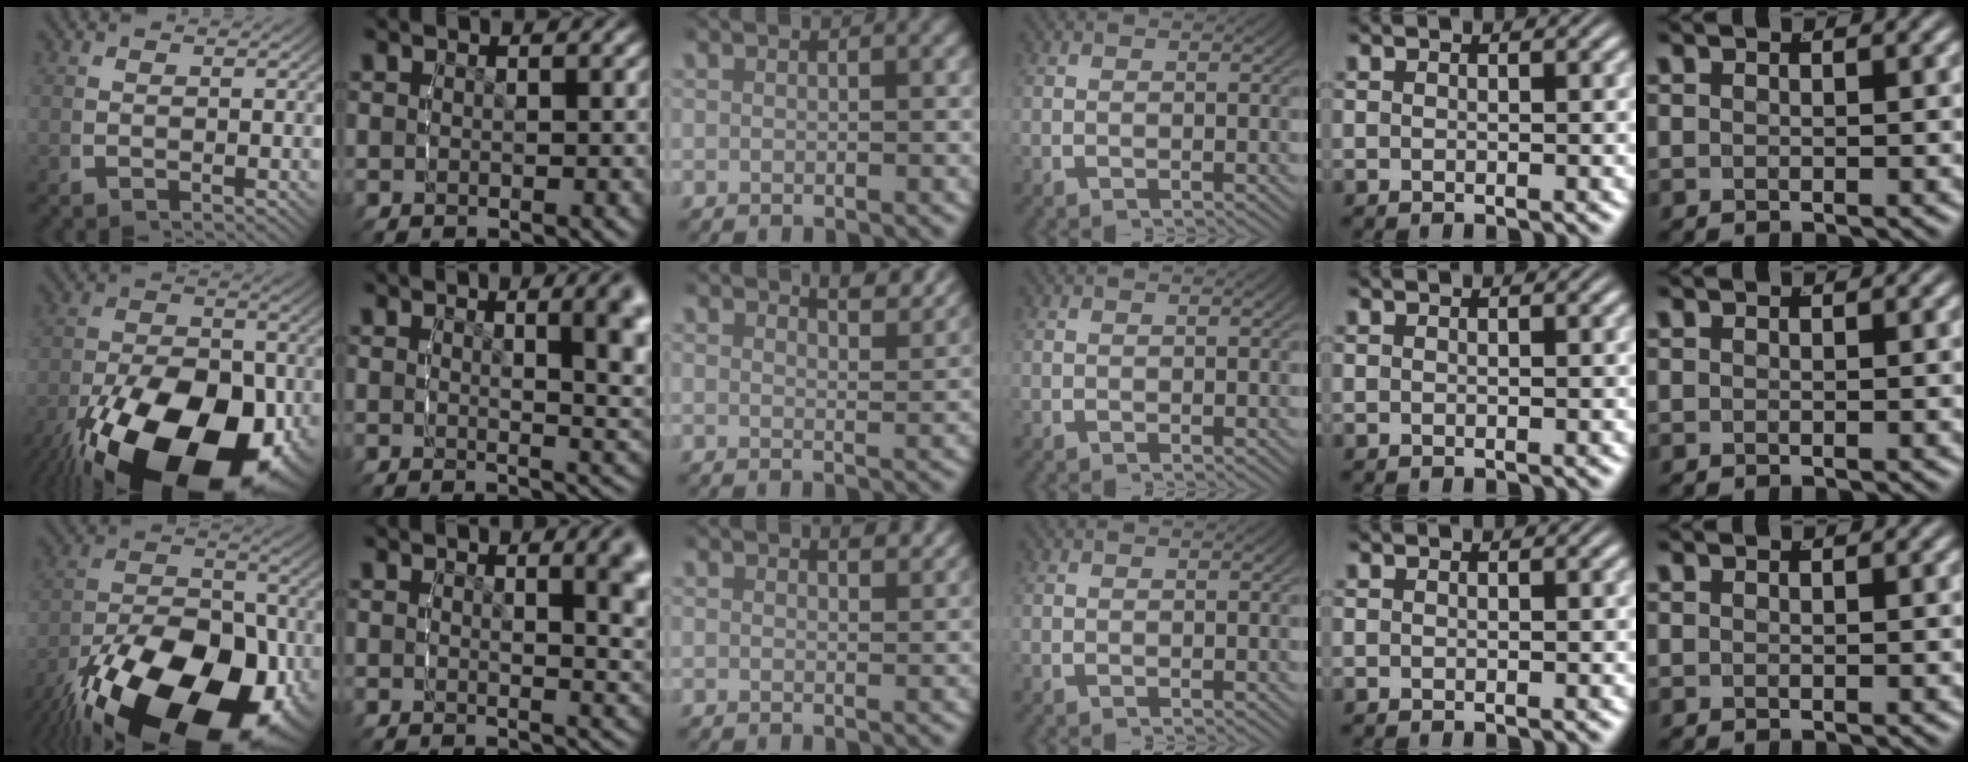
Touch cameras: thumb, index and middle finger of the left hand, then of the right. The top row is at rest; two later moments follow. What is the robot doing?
{"motion": "lift_and_place", "object": "screwdriver"}